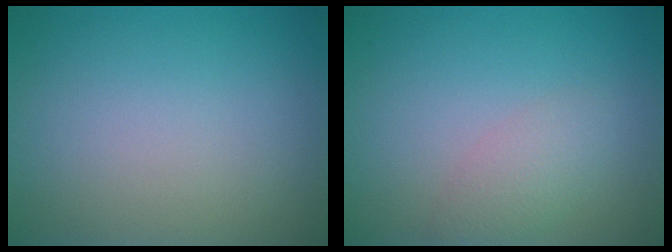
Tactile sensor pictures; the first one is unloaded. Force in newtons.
{"total": 2.1, "press": 2.1, "slide": 0.1}